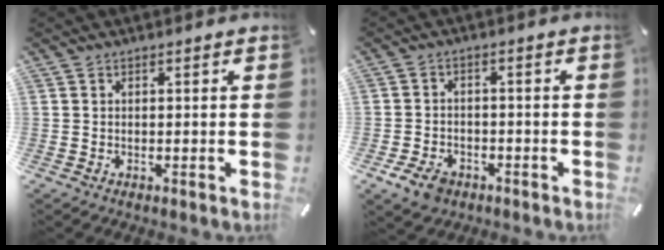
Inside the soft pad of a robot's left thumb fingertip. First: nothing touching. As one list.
[{"total": 5.3, "force": [-3.1, 3.5, 2.3], "torque": [-0.053, 0.017, -0.060]}]